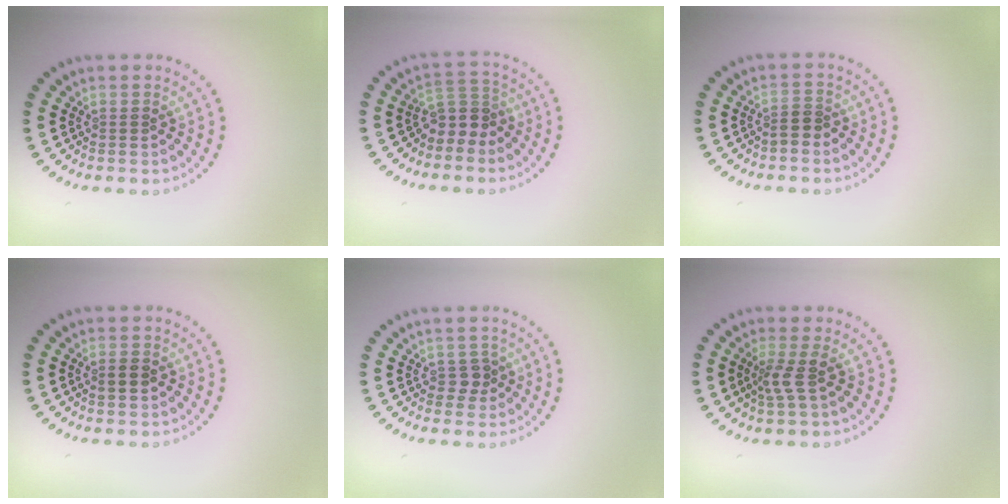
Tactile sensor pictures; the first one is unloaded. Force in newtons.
{"total": 2.8, "press": 2.1, "slide": 1.9}
{"total": 1.1, "press": 0.9, "slide": 0.7}
{"total": 1.3, "press": 1.3, "slide": 0.1}
{"total": 1.2, "press": 1.0, "slide": 0.7}
{"total": 1.9, "press": 1.4, "slide": 1.3}